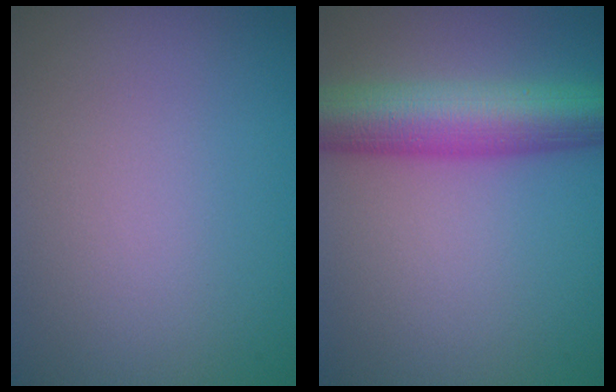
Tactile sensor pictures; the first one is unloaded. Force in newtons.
{"total": 8.4, "press": 8.4, "slide": 0.3}